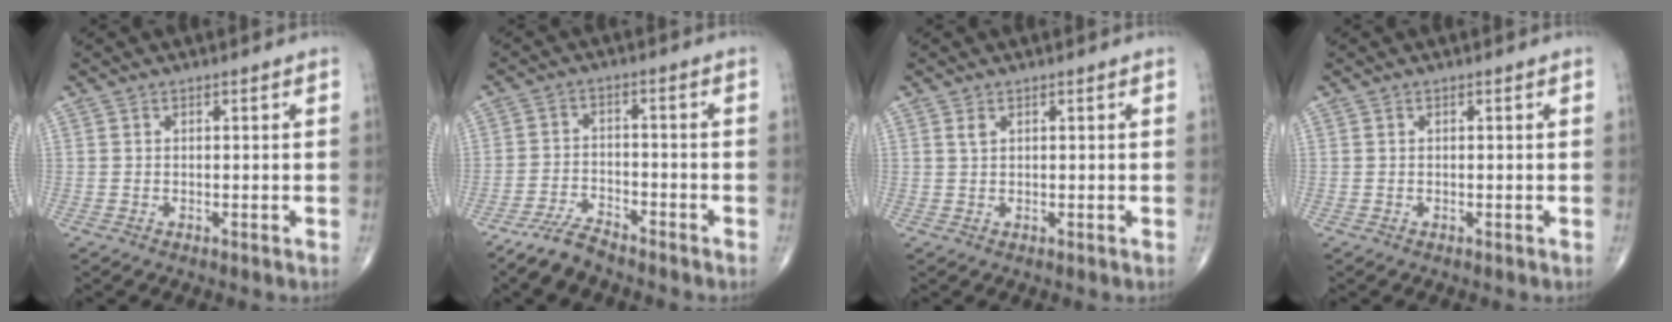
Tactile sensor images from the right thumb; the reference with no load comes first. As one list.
[{"total": 5.8, "force": [-5.1, 1.6, 2.3], "torque": [-0.048, 0.017, -0.100]}, {"total": 0.9, "force": [0.5, 0.4, 0.6], "torque": [-0.011, 0.003, 0.012]}, {"total": 0.0}]